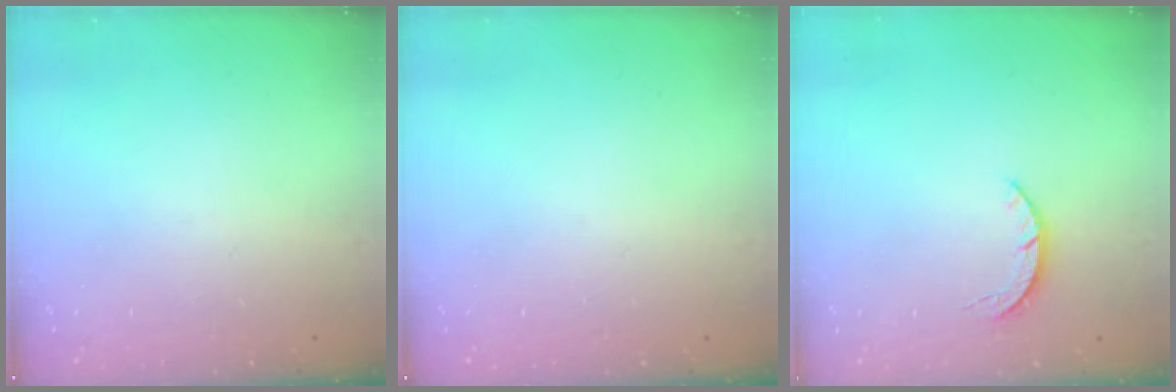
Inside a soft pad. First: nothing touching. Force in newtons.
{"total": 0.0}
{"total": 2.2, "press": 2.2, "slide": 0.4}